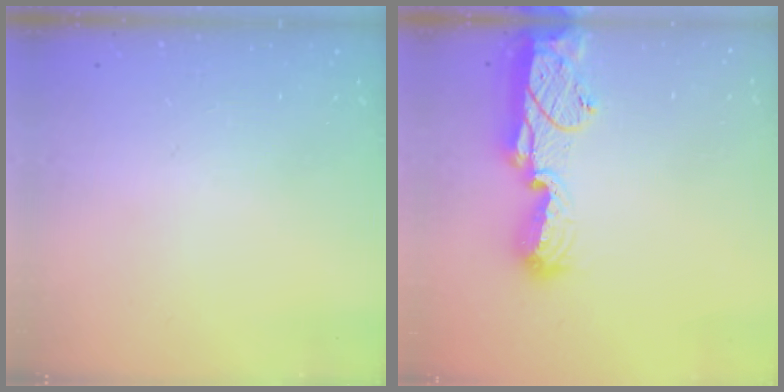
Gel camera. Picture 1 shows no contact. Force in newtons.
{"total": 15.4, "press": 14.2, "slide": 6.0}